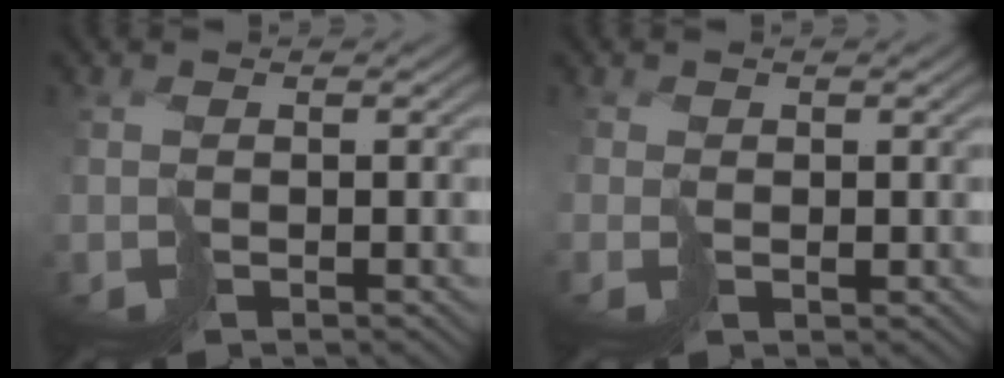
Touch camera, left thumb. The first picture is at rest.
{"total": 1.1, "force": [0.6, 0.1, -0.9], "torque": [0.023, 0.000, 0.013]}